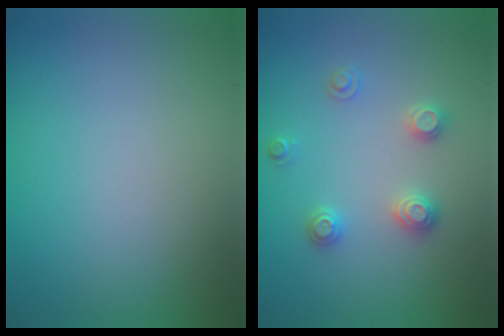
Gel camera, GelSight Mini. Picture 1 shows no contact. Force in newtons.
{"total": 2.5, "press": 2.5, "slide": 0.3}